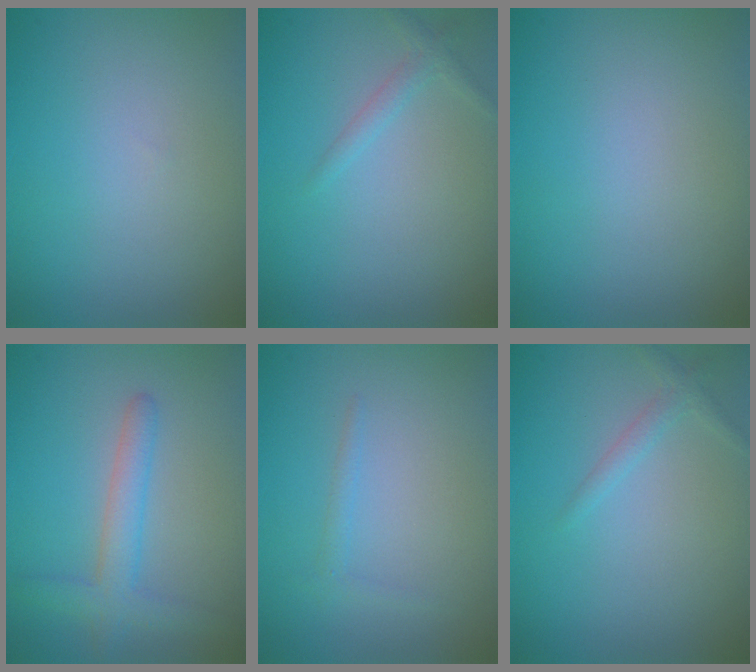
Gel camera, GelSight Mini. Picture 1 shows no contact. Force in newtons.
{"total": 1.1, "press": 1.1, "slide": 0.0}
{"total": 0.0}
{"total": 3.8, "press": 3.7, "slide": 0.1}
{"total": 0.9, "press": 0.9, "slide": 0.0}
{"total": 1.1, "press": 1.1, "slide": 0.0}